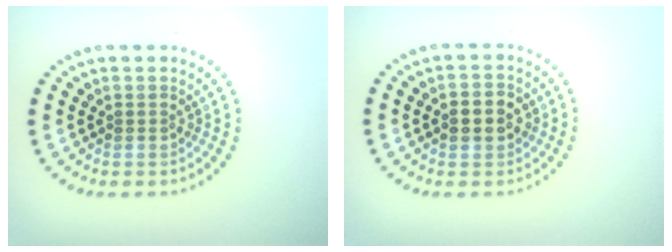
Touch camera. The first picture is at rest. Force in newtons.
{"total": 3.4, "press": 3.4, "slide": 0.3}